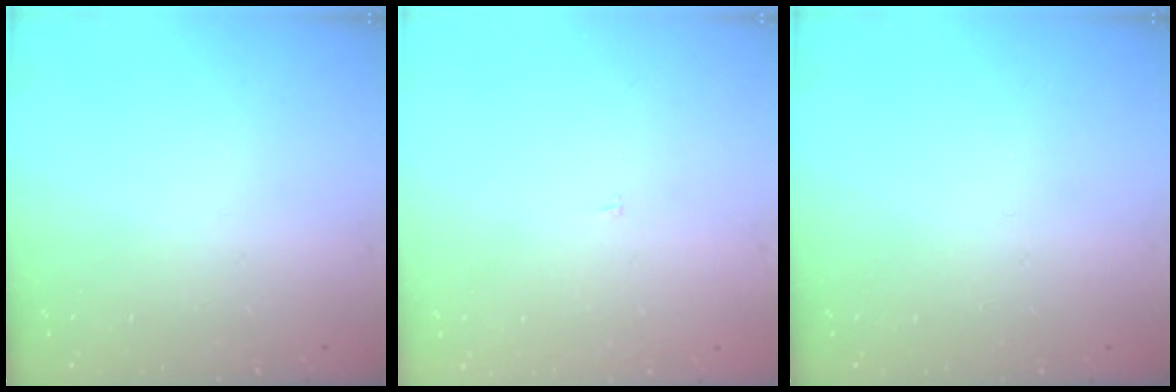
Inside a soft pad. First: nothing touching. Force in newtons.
{"total": 2.2, "press": 2.2, "slide": 0.2}
{"total": 0.0}